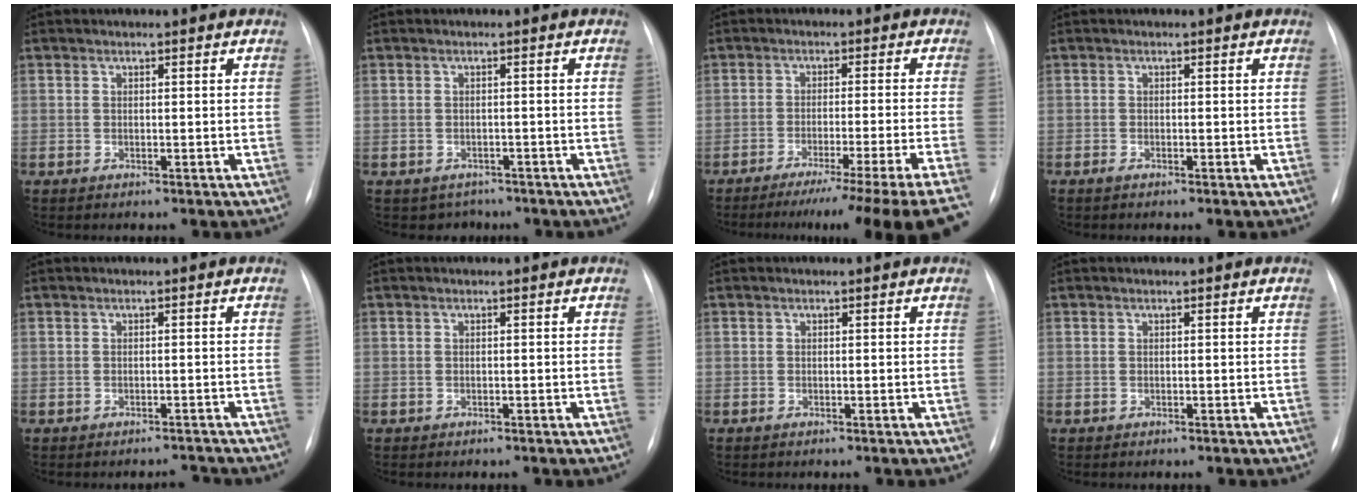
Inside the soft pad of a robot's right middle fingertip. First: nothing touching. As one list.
[{"total": 2.7, "force": [-2.0, 1.8, 0.0], "torque": [0.000, 0.008, -0.024]}, {"total": 16.6, "force": [-13.5, -3.8, 8.9], "torque": [-0.070, -0.044, -0.186]}, {"total": 0.6, "force": [-0.4, 0.1, 0.4], "torque": [-0.009, 0.000, -0.009]}, {"total": 1.1, "force": [-1.1, 0.1, -0.2], "torque": [0.004, -0.002, -0.009]}, {"total": 0.0}, {"total": 0.0}, {"total": 0.0}]